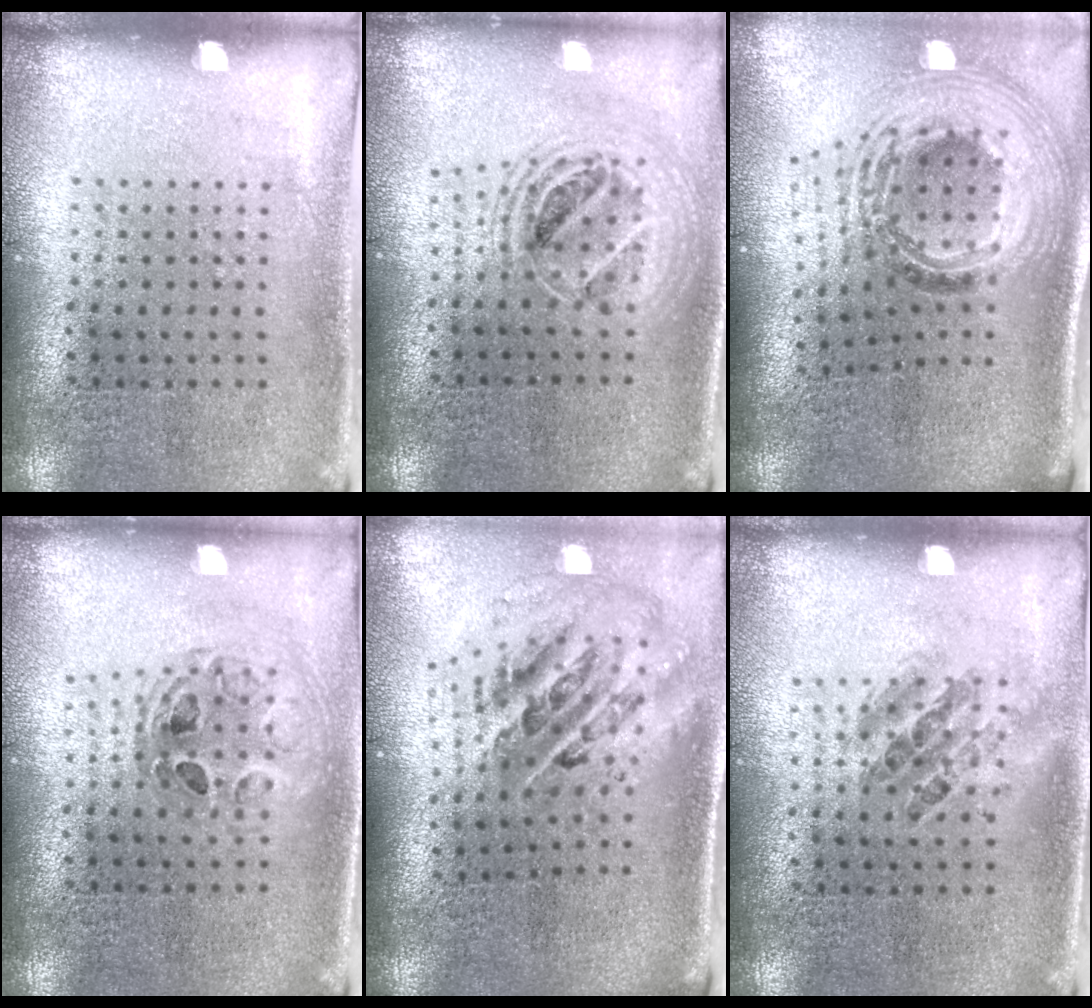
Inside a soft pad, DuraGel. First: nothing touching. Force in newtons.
{"total": 1.8, "press": 1.5, "slide": 1.0}
{"total": 2.1, "press": 1.6, "slide": 1.4}
{"total": 0.7, "press": 0.7, "slide": 0.2}
{"total": 2.1, "press": 1.6, "slide": 1.4}
{"total": 0.9, "press": 0.8, "slide": 0.4}